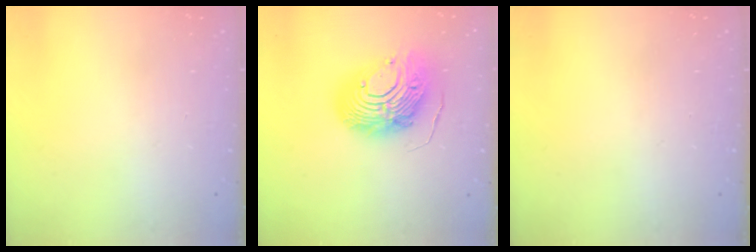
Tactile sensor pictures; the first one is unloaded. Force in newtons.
{"total": 16.1, "press": 16.0, "slide": 1.4}
{"total": 0.0}